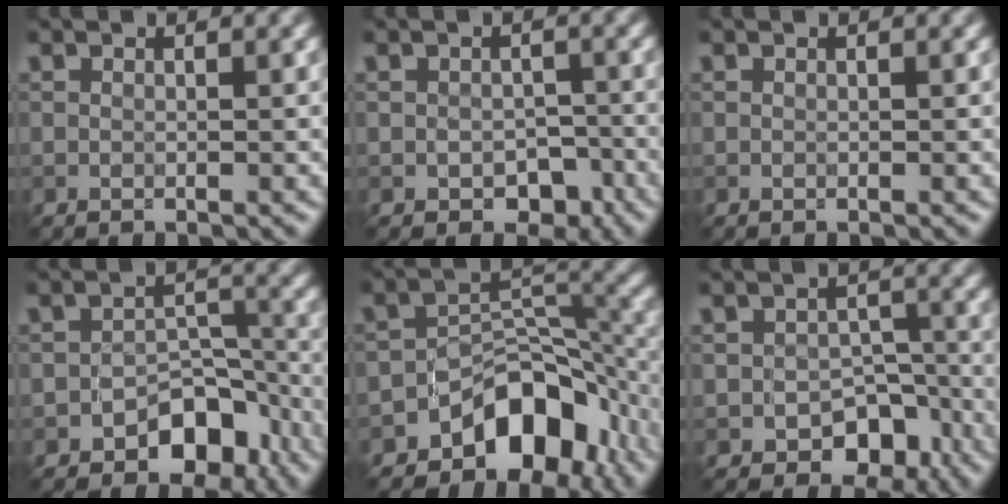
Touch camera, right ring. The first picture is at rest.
{"total": 2.9, "force": [-1.4, 2.0, 1.6], "torque": [-0.016, -0.004, -0.018]}
{"total": 0.0}
{"total": 5.4, "force": [-3.4, 3.3, 2.6], "torque": [-0.017, 0.004, -0.054]}
{"total": 8.4, "force": [-5.0, 4.9, 4.6], "torque": [-0.043, -0.001, -0.082]}
{"total": 4.8, "force": [-2.4, 3.4, 2.4], "torque": [-0.017, -0.005, -0.030]}